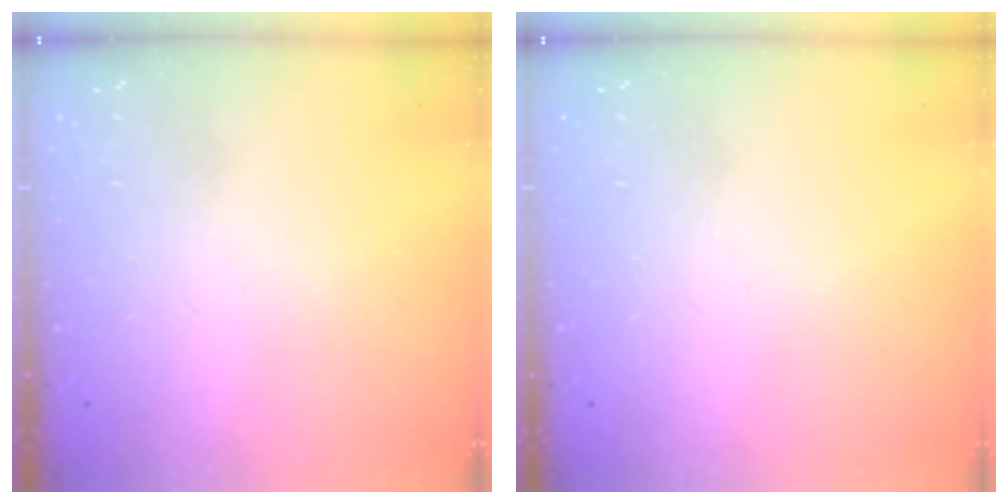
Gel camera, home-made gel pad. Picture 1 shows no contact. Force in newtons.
{"total": 0.0}